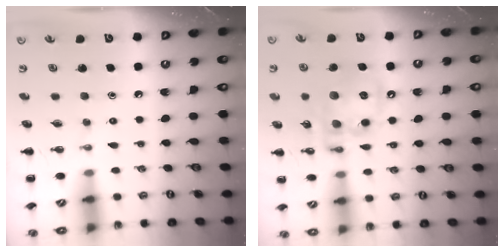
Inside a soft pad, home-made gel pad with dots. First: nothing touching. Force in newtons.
{"total": 14.2, "press": 13.9, "slide": 3.0}